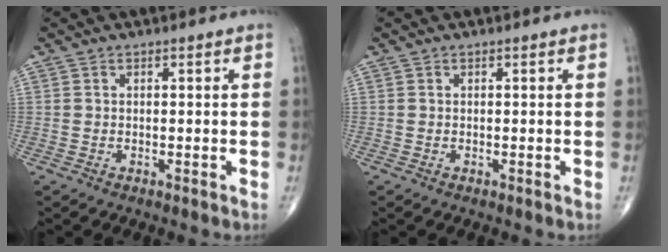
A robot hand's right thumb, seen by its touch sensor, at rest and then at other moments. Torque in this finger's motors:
{"motor_torque": [0.03, 0.04, -0.02, 0.02, 0.00]}